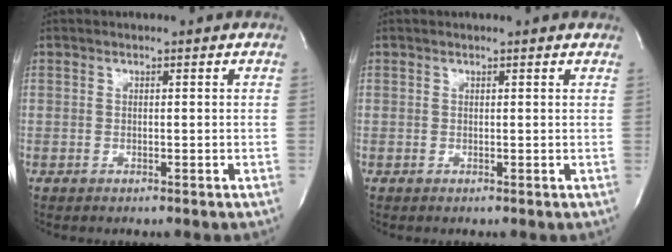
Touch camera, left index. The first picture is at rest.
{"total": 1.5, "force": [1.3, 0.6, 0.5], "torque": [-0.007, 0.004, 0.005]}